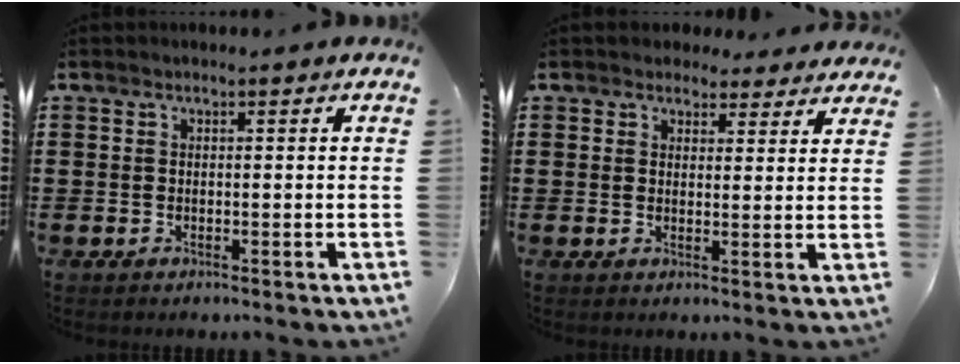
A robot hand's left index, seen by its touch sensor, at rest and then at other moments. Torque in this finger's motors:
{"motor_torque": [1.28, -0.86, 0.39, 0.06]}